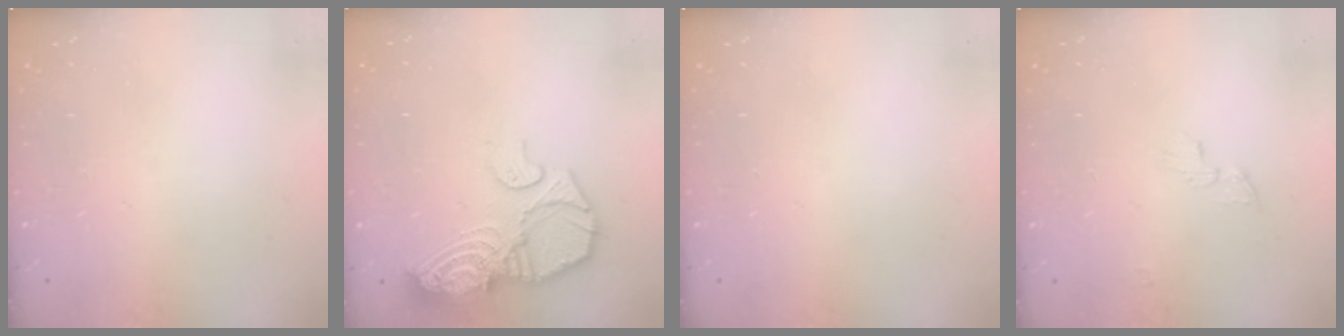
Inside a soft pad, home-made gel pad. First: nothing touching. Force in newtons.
{"total": 14.5, "press": 14.4, "slide": 1.5}
{"total": 0.0}
{"total": 3.9, "press": 3.9, "slide": 0.3}